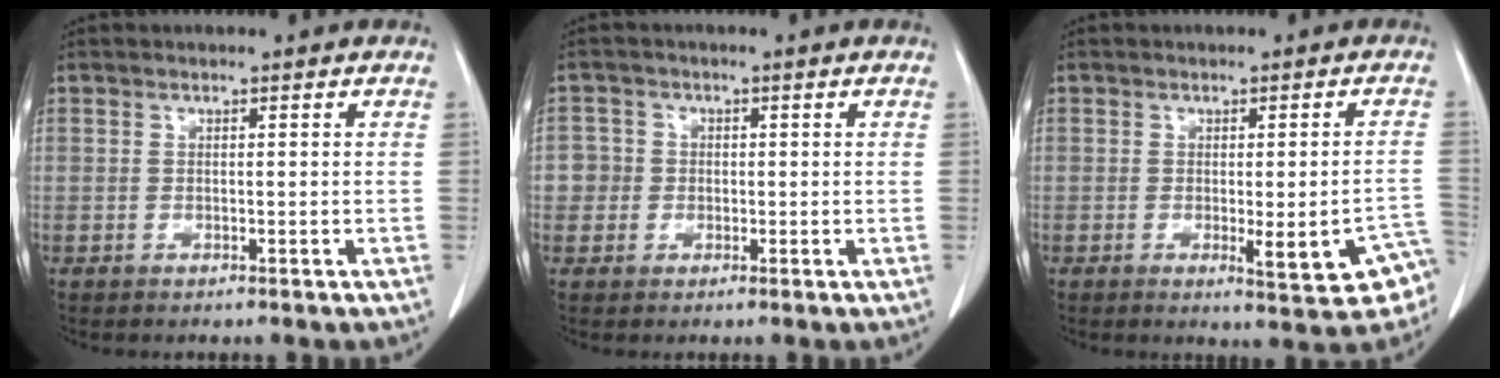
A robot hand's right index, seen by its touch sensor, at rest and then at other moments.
{"total": 3.1, "force": [-0.2, 3.1, 0.0], "torque": [0.017, 0.011, -0.007]}
{"total": 8.8, "force": [-3.7, 1.9, 7.8], "torque": [-0.071, 0.007, -0.043]}